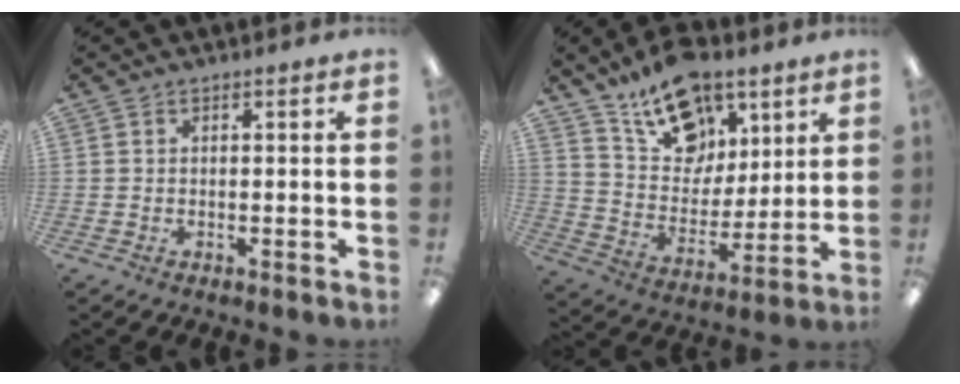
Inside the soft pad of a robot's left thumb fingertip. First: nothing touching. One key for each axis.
{"total": 17.2, "fx": 11.3, "fy": 10.8, "fz": 7.1, "tx": -0.111, "ty": -0.066, "tz": 0.208}